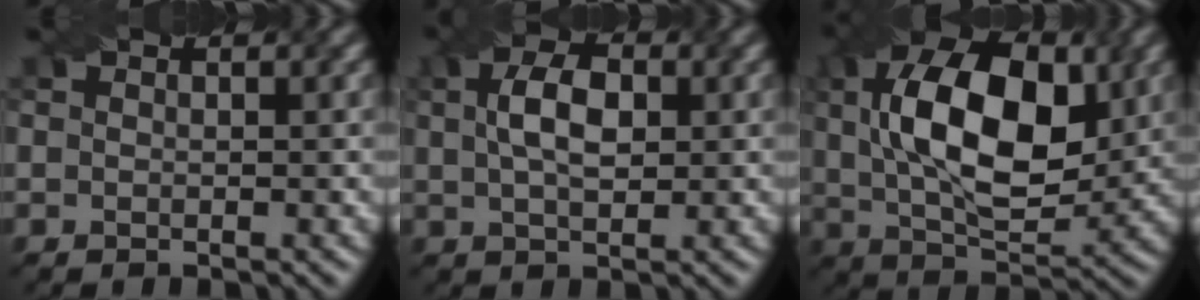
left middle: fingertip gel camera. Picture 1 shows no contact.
{"total": 4.7, "force": [1.0, 2.6, 3.8], "torque": [-0.076, 0.007, 0.015]}
{"total": 12.9, "force": [2.3, 6.9, 10.7], "torque": [-0.180, 0.014, 0.038]}